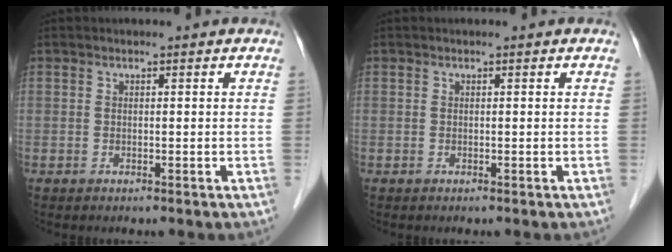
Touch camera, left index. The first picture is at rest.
{"total": 0.0}